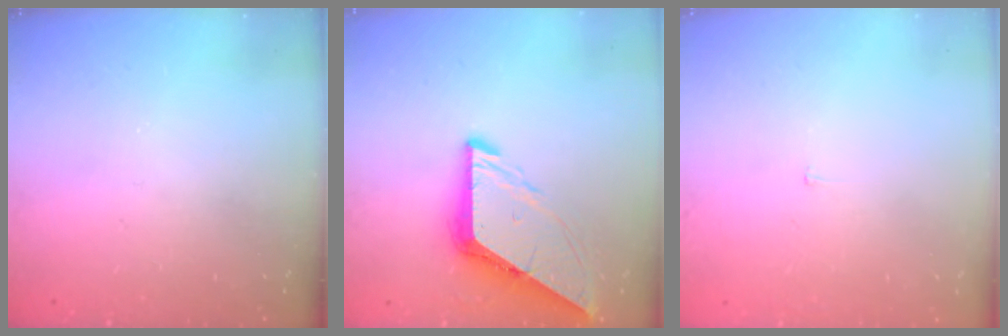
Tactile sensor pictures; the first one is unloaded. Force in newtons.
{"total": 8.6, "press": 8.5, "slide": 1.1}
{"total": 1.9, "press": 1.9, "slide": 0.1}